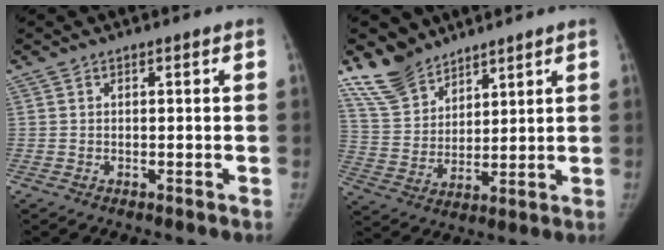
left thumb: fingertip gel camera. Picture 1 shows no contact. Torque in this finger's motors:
{"motor_torque": [0.09, 0.08, 0.42, -0.30, 0.05]}